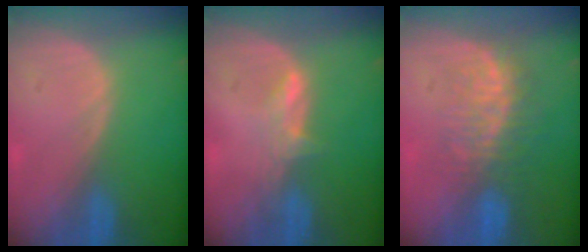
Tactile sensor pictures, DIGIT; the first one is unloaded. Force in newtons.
{"total": 2.3, "press": 2.3, "slide": 0.4}
{"total": 8.0, "press": 7.5, "slide": 2.8}